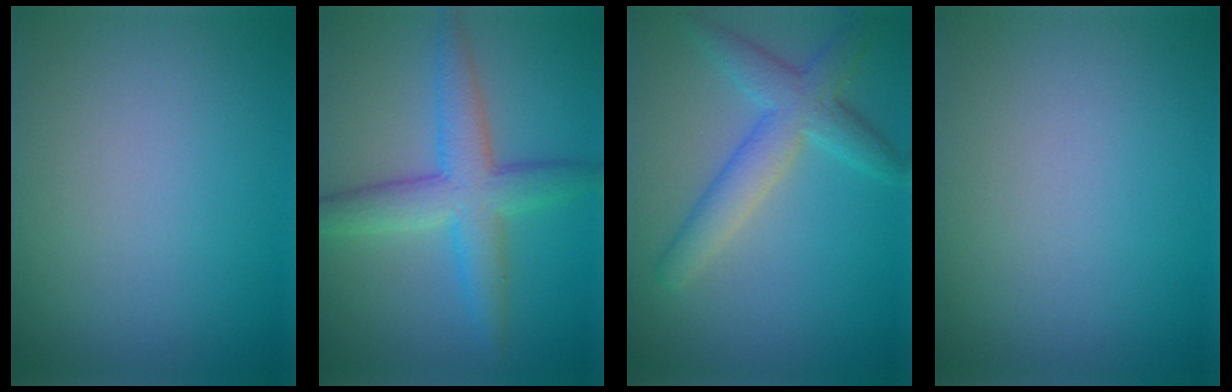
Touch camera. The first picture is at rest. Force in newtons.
{"total": 5.4, "press": 5.4, "slide": 0.0}
{"total": 4.3, "press": 4.3, "slide": 0.1}
{"total": 0.0}